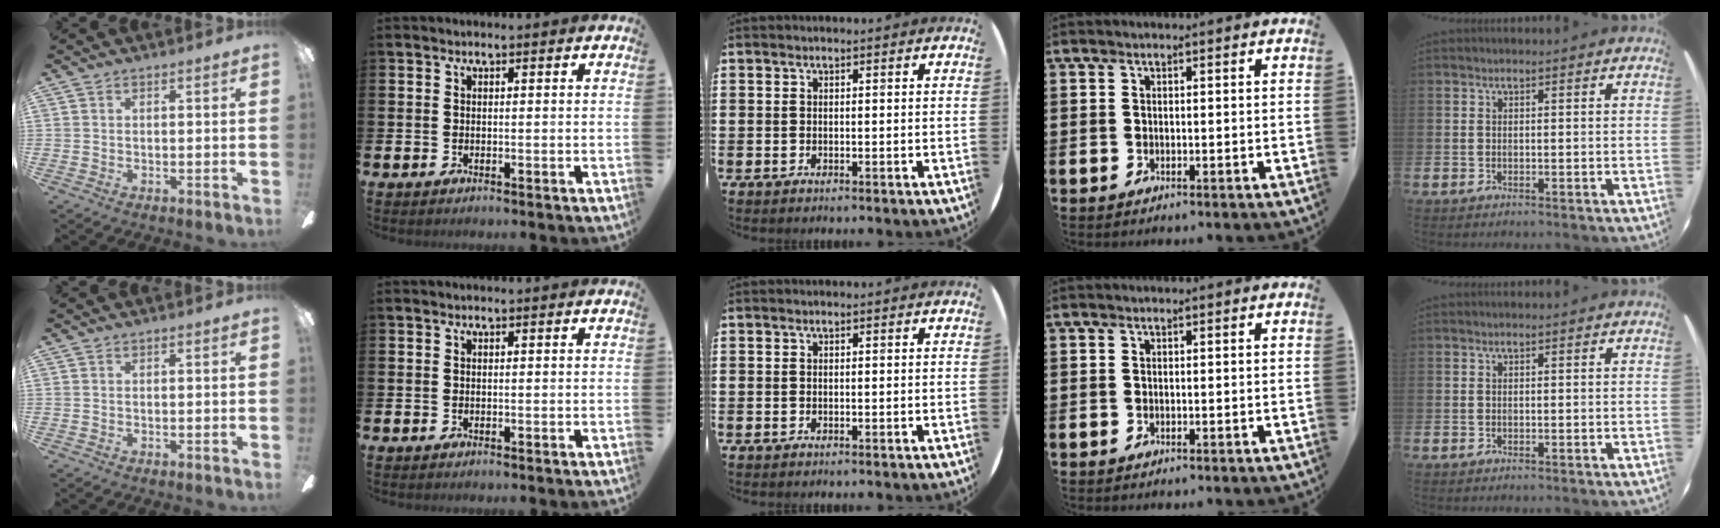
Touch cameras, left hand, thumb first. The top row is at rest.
{}